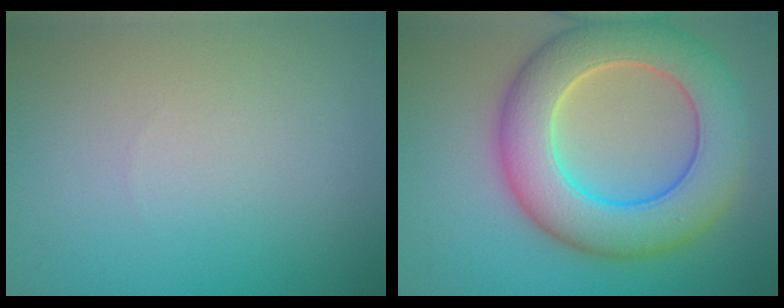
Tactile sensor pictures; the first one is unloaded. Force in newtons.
{"total": 10.2, "press": 10.2, "slide": 0.7}